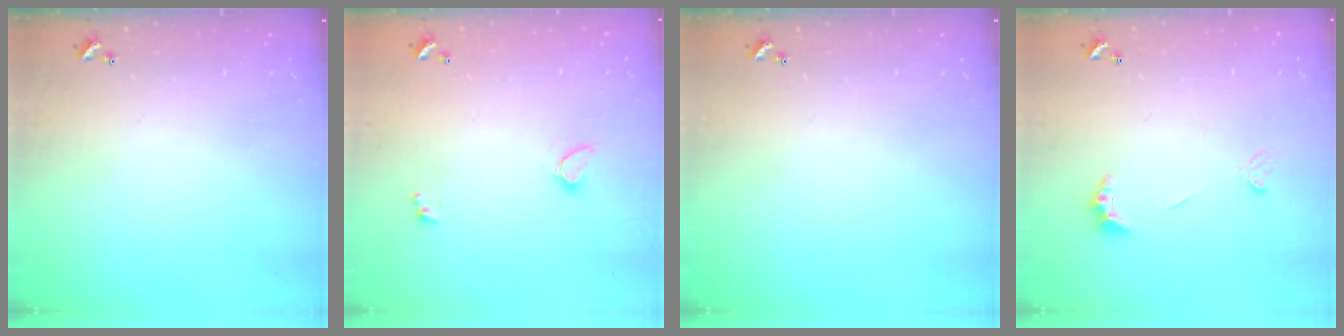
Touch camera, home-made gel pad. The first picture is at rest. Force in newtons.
{"total": 0.6, "press": 0.6, "slide": 0.2}
{"total": 0.0}
{"total": 3.3, "press": 3.2, "slide": 0.7}